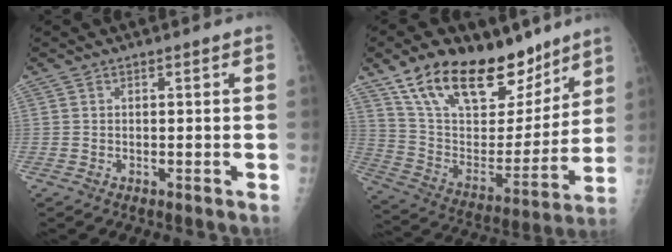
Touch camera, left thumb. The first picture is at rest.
{"total": 25.6, "force": [17.4, 12.5, 14.0], "torque": [-0.190, -0.062, 0.295]}